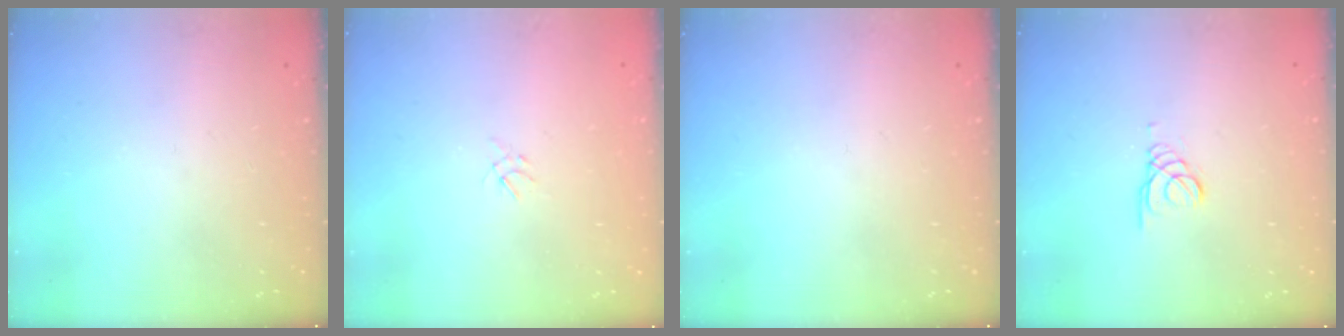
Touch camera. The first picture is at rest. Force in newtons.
{"total": 1.2, "press": 1.1, "slide": 0.5}
{"total": 0.0}
{"total": 1.0, "press": 1.0, "slide": 0.1}